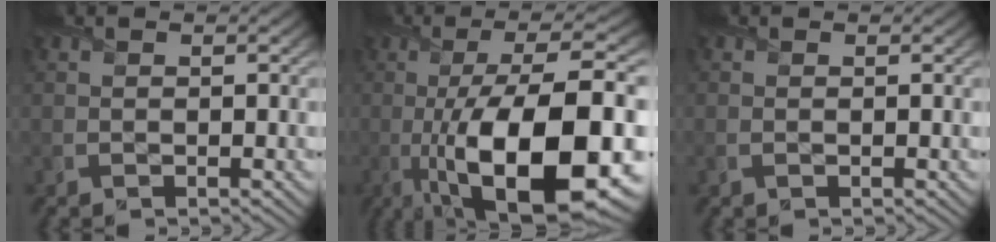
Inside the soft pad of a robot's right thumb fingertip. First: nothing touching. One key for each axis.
{"total": 18.8, "fx": -5.9, "fy": 5.9, "fz": 16.8, "tx": -0.280, "ty": 0.004, "tz": -0.095}
{"total": 0.0}